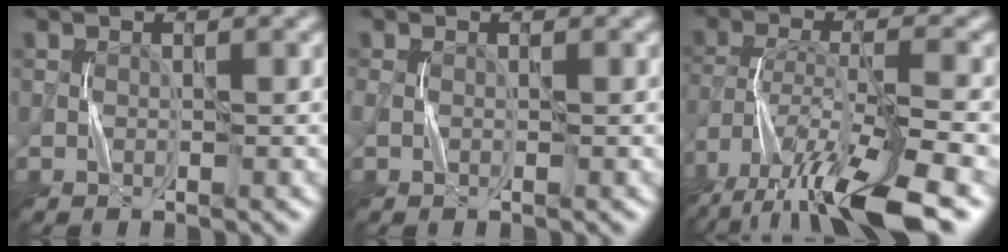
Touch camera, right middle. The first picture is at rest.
{"total": 0.7, "force": [0.0, 0.4, 0.5], "torque": [-0.015, 0.000, -0.001]}
{"total": 12.8, "force": [-9.4, 2.9, 8.2], "torque": [-0.162, -0.019, -0.156]}